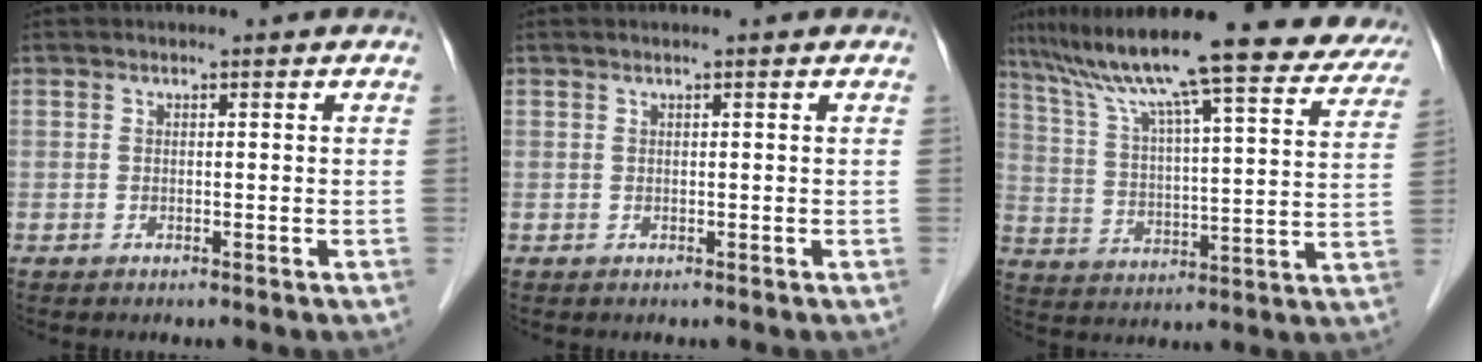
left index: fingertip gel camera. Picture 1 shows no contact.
{"total": 1.1, "force": [0.9, 0.0, 0.7], "torque": [-0.013, 0.014, 0.017]}
{"total": 29.3, "force": [24.4, 3.5, 15.8], "torque": [-0.251, -0.014, 0.329]}